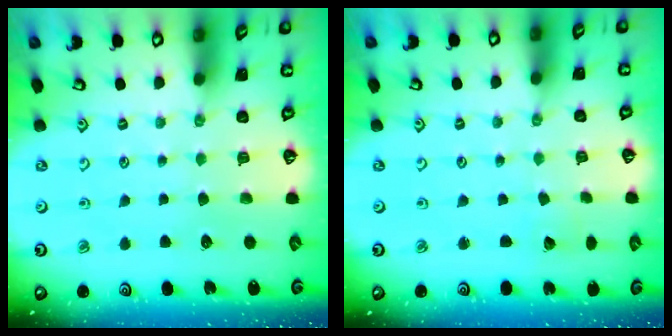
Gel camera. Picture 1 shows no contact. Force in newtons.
{"total": 1.9, "press": 1.9, "slide": 0.3}